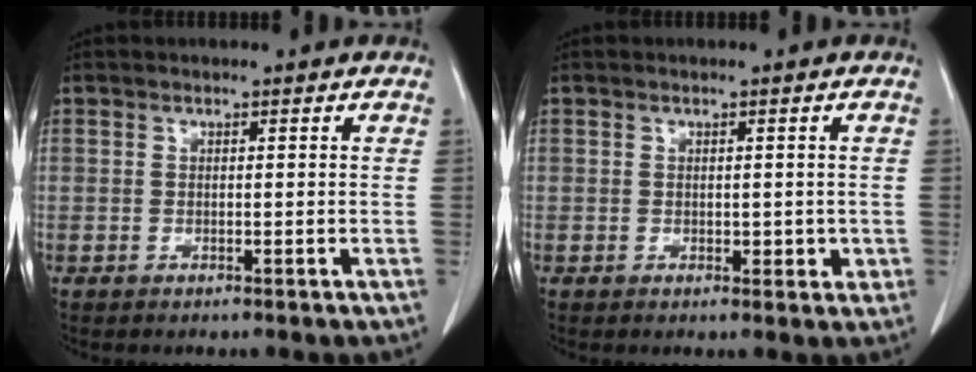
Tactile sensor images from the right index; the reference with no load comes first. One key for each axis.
{"total": 2.1, "fx": -0.1, "fy": 1.4, "fz": 1.6, "tx": -0.015, "ty": 0.002, "tz": 0.002}